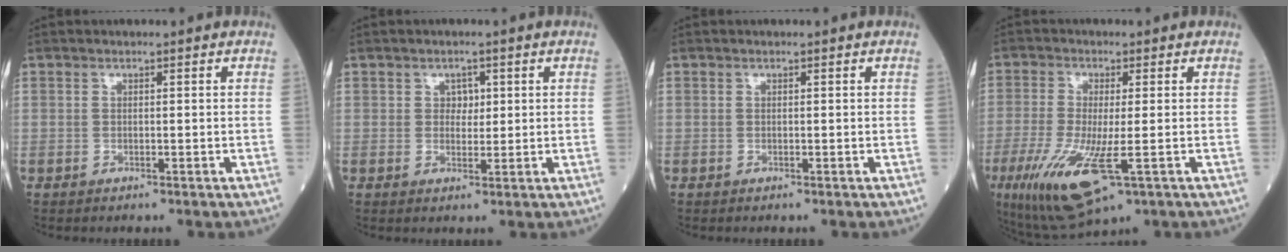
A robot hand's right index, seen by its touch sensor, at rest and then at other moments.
{"total": 2.1, "force": [0.8, 1.5, 1.2], "torque": [-0.012, -0.001, 0.012]}
{"total": 0.0}
{"total": 11.5, "force": [-4.2, 2.3, 10.5], "torque": [-0.214, -0.038, -0.065]}